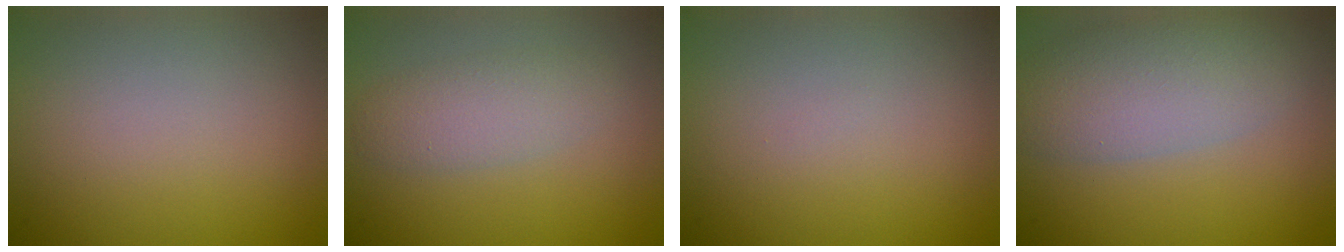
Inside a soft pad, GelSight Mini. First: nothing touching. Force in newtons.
{"total": 2.8, "press": 2.8, "slide": 0.1}
{"total": 0.0}
{"total": 5.7, "press": 5.7, "slide": 0.4}